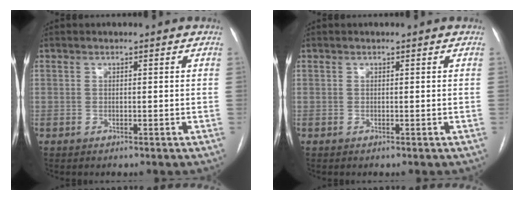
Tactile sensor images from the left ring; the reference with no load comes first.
{"total": 0.0}